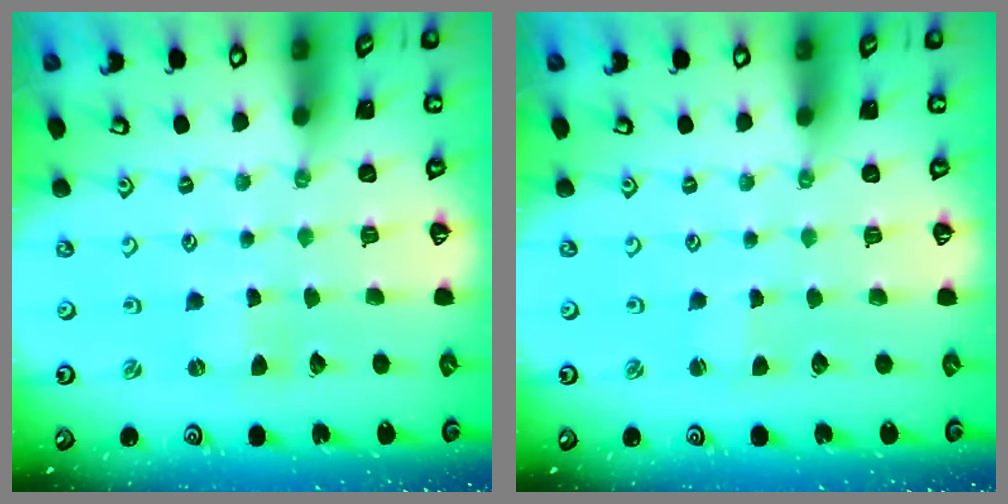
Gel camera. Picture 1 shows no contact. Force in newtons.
{"total": 1.6, "press": 1.6, "slide": 0.3}